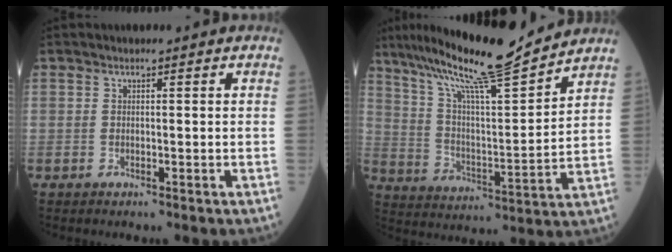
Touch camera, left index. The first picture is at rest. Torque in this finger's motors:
{"motor_torque": [1.06, -1.07, 0.53, 0.16]}